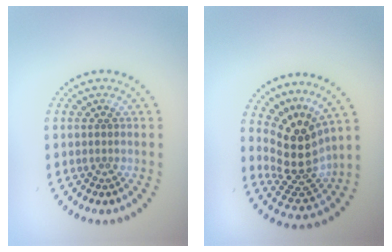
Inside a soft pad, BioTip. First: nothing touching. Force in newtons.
{"total": 4.8, "press": 3.5, "slide": 3.2}